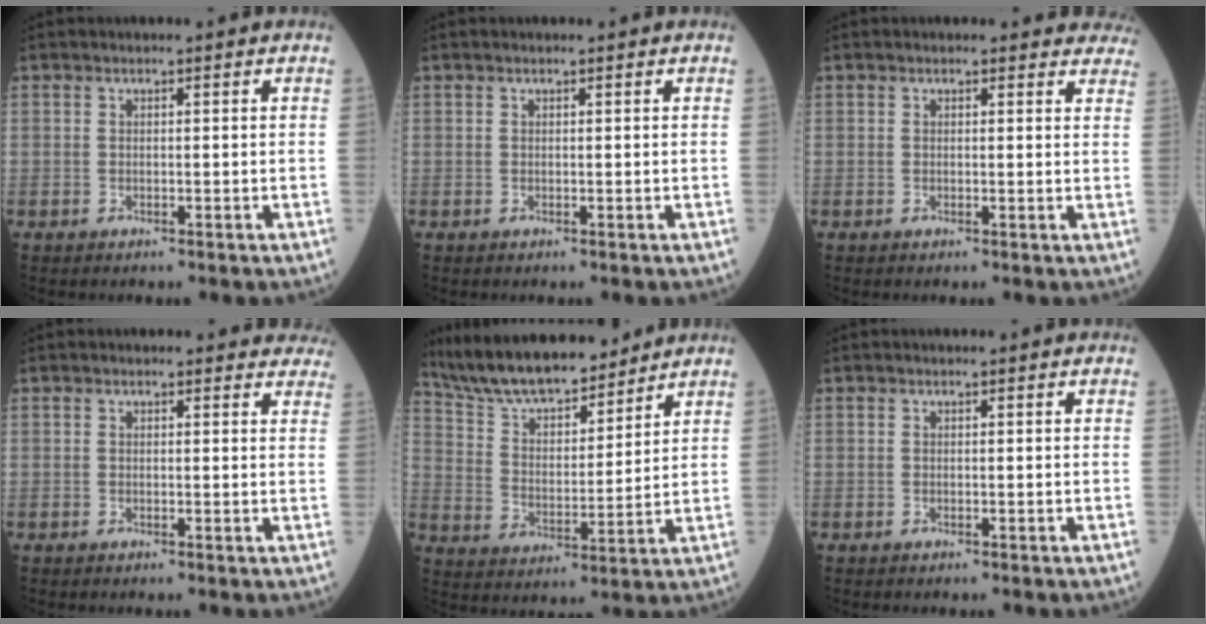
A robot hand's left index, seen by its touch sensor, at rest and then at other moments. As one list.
[{"total": 0.0}, {"total": 7.3, "force": [6.9, 2.2, 1.1], "torque": [0.027, -0.006, 0.041]}, {"total": 6.7, "force": [6.3, 2.0, 1.1], "torque": [0.022, -0.004, 0.037]}, {"total": 15.1, "force": [13.6, 3.2, 5.9], "torque": [-0.108, 0.010, 0.246]}, {"total": 0.0}]